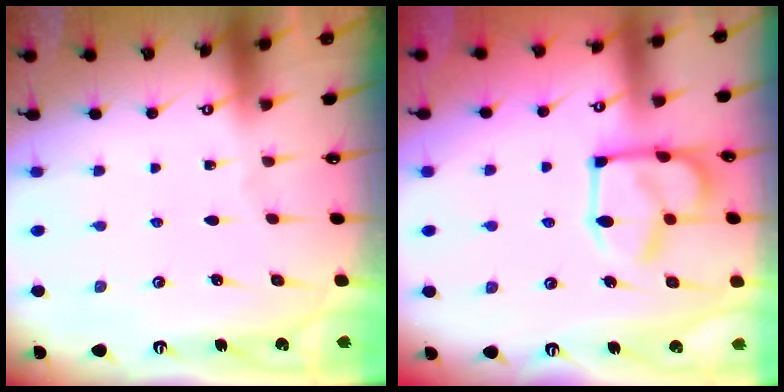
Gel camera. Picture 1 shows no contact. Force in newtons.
{"total": 11.9, "press": 11.8, "slide": 0.7}